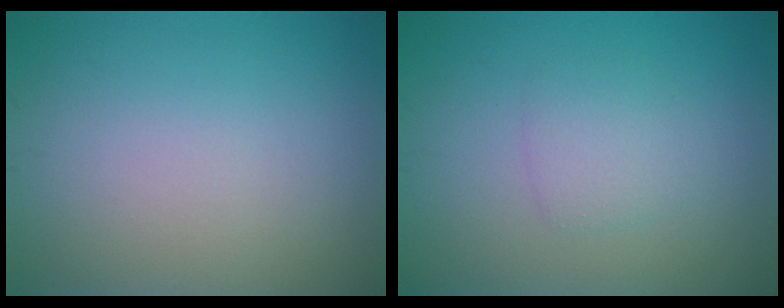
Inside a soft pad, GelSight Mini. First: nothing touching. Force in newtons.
{"total": 1.8, "press": 1.8, "slide": 0.2}